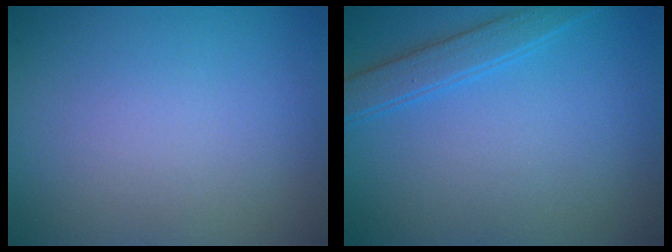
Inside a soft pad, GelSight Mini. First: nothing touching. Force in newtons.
{"total": 2.2, "press": 2.2, "slide": 0.2}